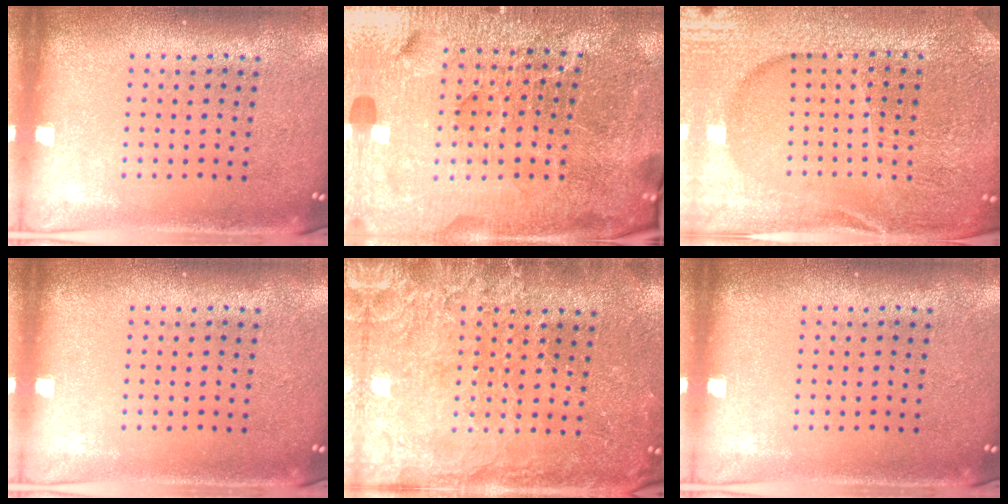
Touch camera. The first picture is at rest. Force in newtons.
{"total": 6.8, "press": 6.0, "slide": 3.2}
{"total": 4.9, "press": 4.5, "slide": 1.8}
{"total": 0.0}
{"total": 3.3, "press": 3.2, "slide": 1.0}
{"total": 0.0}